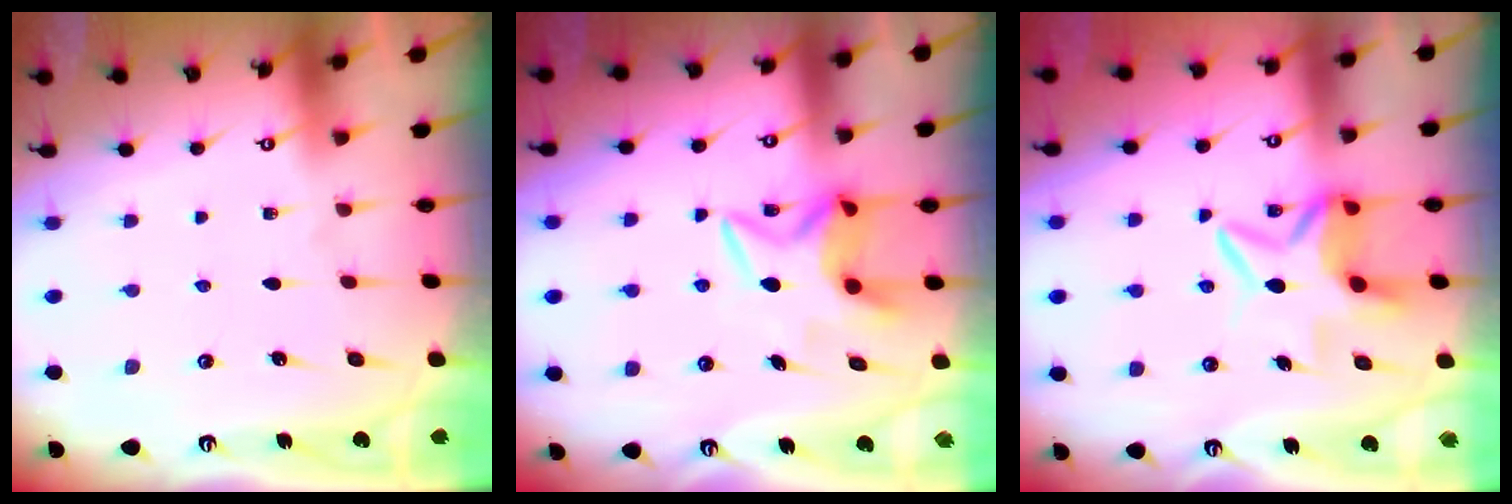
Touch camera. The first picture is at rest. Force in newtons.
{"total": 6.6, "press": 6.6, "slide": 0.4}
{"total": 8.3, "press": 8.1, "slide": 1.4}